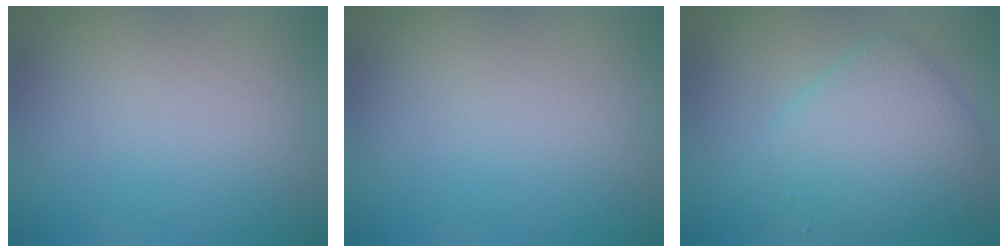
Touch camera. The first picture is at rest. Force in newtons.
{"total": 0.0}
{"total": 5.8, "press": 5.8, "slide": 0.3}